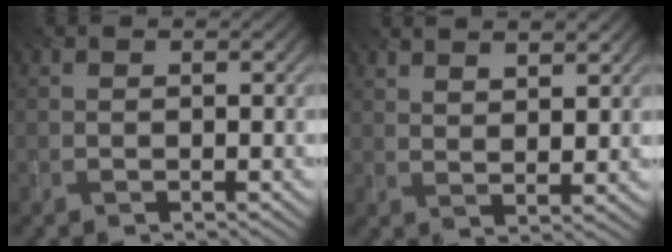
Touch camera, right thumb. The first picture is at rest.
{"total": 4.5, "force": [3.3, 1.2, 2.8], "torque": [-0.041, -0.014, 0.064]}